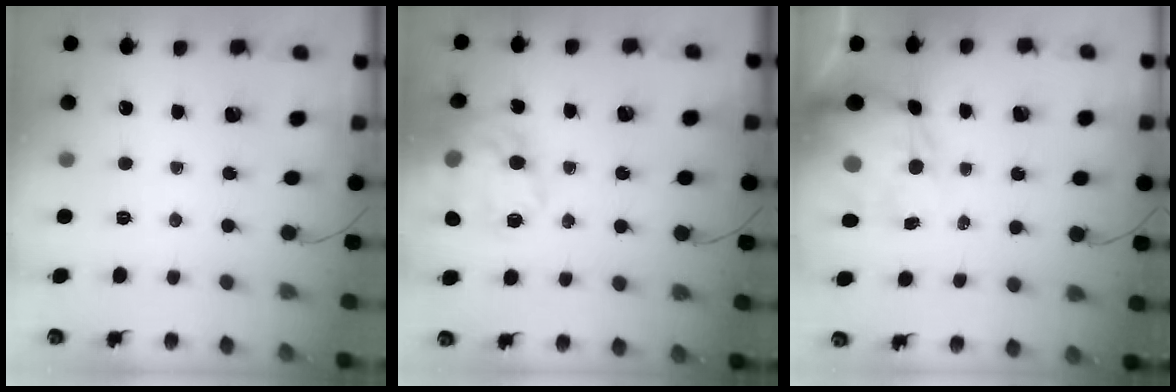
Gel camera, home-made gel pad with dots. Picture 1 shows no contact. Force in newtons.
{"total": 19.7, "press": 19.6, "slide": 2.1}
{"total": 12.5, "press": 12.1, "slide": 3.3}